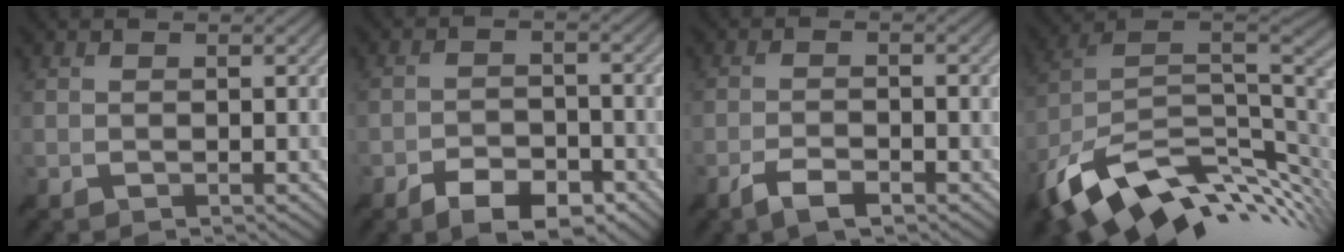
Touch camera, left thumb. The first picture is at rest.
{"total": 5.9, "force": [-4.2, 2.6, 3.2], "torque": [-0.046, 0.000, -0.072]}
{"total": 3.6, "force": [-2.6, 0.8, 2.4], "torque": [-0.042, 0.000, -0.054]}
{"total": 15.9, "force": [-5.5, 8.7, 12.2], "torque": [-0.257, -0.015, -0.095]}